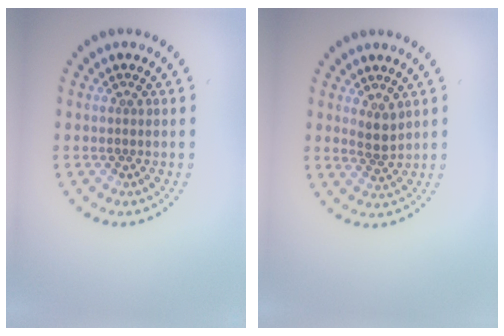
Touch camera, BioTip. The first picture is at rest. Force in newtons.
{"total": 1.8, "press": 1.5, "slide": 1.1}